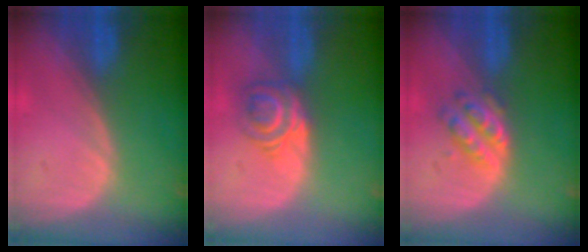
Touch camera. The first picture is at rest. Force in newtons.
{"total": 6.1, "press": 5.2, "slide": 3.3}
{"total": 4.9, "press": 4.3, "slide": 2.3}